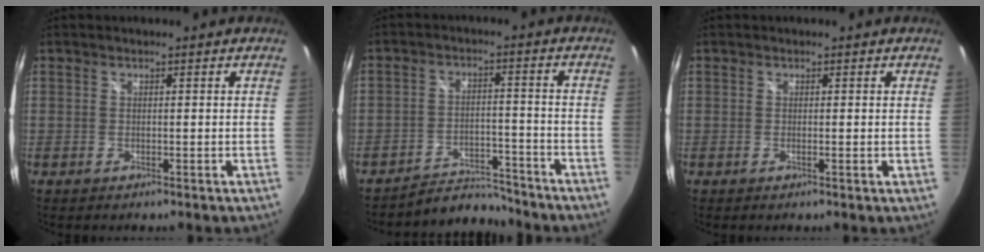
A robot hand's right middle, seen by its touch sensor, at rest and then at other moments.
{"total": 6.9, "force": [-6.7, 1.2, -0.5], "torque": [-0.007, 0.020, -0.107]}
{"total": 0.9, "force": [0.5, -0.3, 0.6], "torque": [-0.008, 0.000, 0.009]}